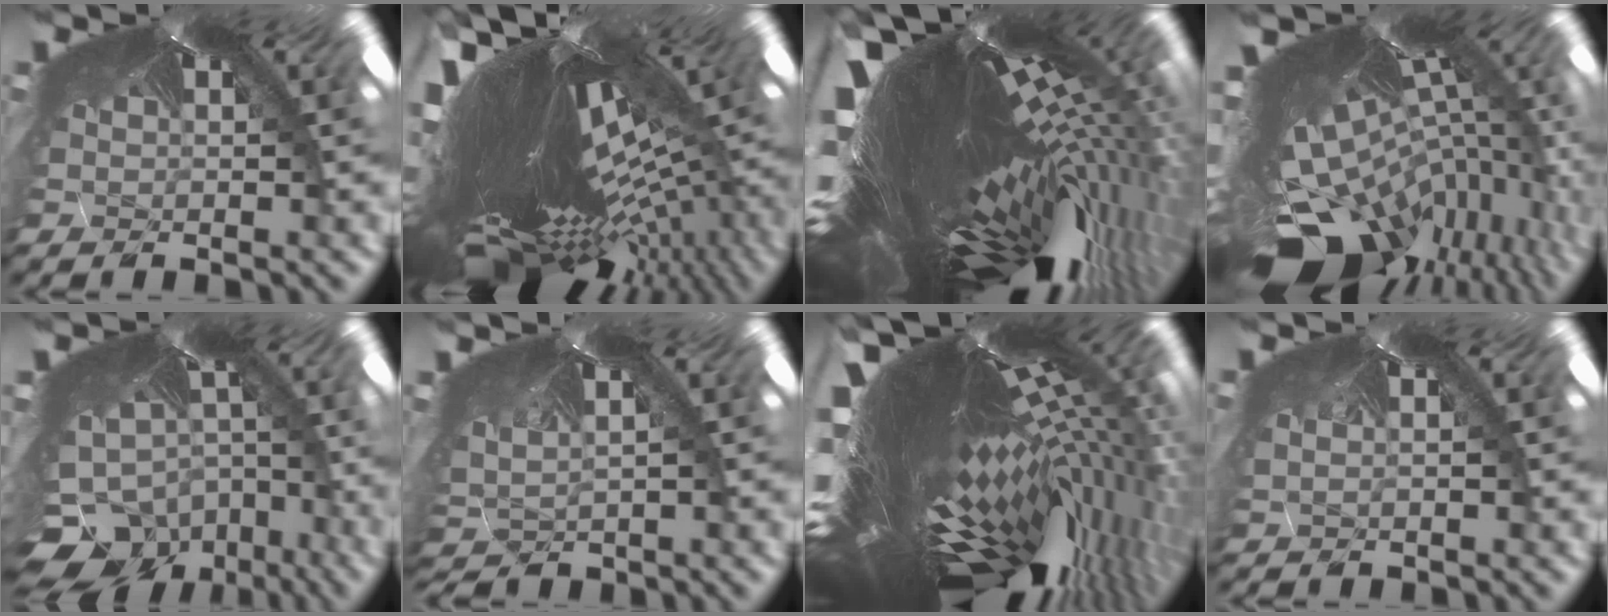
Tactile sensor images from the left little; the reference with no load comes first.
{"total": 8.0, "force": [-7.3, -1.4, 3.1], "torque": [-0.060, -0.114, -0.079]}
{"total": 6.8, "force": [-6.0, -1.0, 2.9], "torque": [-0.074, -0.100, -0.065]}
{"total": 9.0, "force": [-8.9, 0.2, 1.4], "torque": [0.004, -0.101, -0.114]}
{"total": 11.3, "force": [-11.1, 1.9, -0.8], "torque": [0.039, -0.084, -0.165]}
{"total": 2.9, "force": [-2.7, -1.0, -0.5], "torque": [-0.007, -0.032, -0.026]}
{"total": 7.4, "force": [-6.3, -1.1, 3.7], "torque": [-0.089, -0.094, -0.068]}
{"total": 0.7, "force": [-0.3, -0.3, -0.6], "torque": [0.008, -0.008, 0.000]}